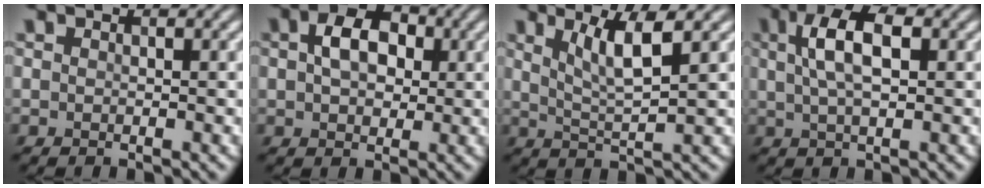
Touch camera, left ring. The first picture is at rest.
{"total": 4.9, "force": [1.0, 3.3, 3.5], "torque": [-0.062, 0.008, 0.009]}
{"total": 4.1, "force": [1.7, 0.8, 3.6], "torque": [-0.065, -0.003, 0.036]}
{"total": 4.8, "force": [1.3, 1.9, 4.2], "torque": [-0.082, 0.011, 0.020]}